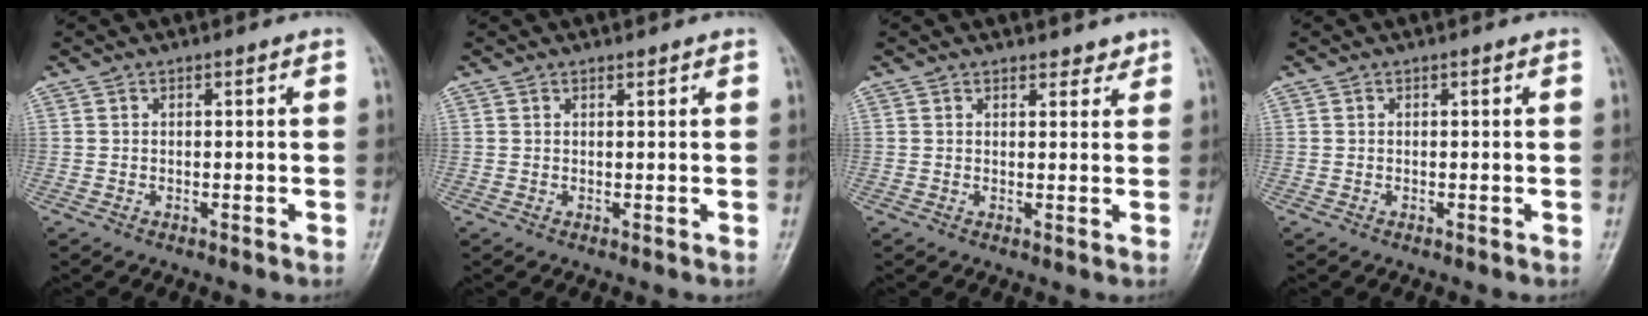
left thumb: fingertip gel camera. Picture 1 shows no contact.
{"total": 0.5, "force": [0.5, 0.2, 0.1], "torque": [-0.006, -0.004, 0.007]}
{"total": 2.3, "force": [1.9, 1.1, 0.4], "torque": [0.013, -0.012, 0.022]}
{"total": 0.0}